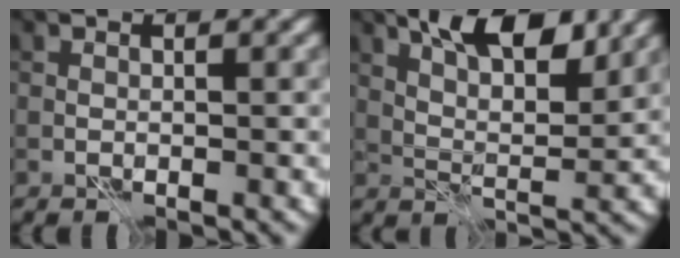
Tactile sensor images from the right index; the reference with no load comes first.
{"total": 7.2, "force": [4.3, 2.7, 5.1], "torque": [-0.076, 0.005, 0.068]}